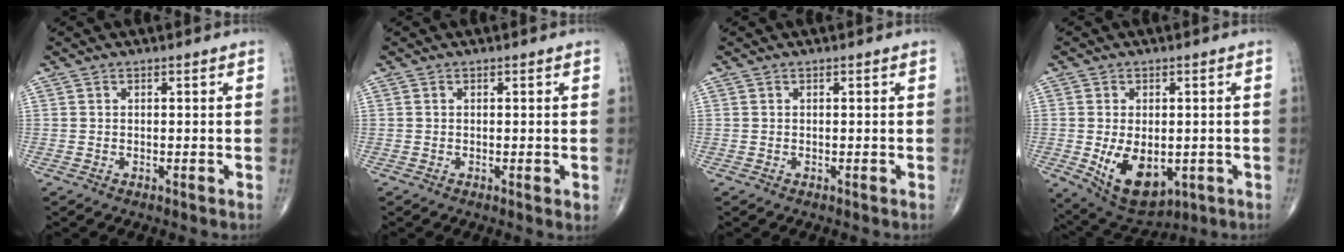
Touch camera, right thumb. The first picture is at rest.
{"total": 1.2, "force": [-0.1, 0.3, 1.2], "torque": [-0.020, -0.006, -0.001]}
{"total": 0.0}
{"total": 11.3, "force": [-2.3, 6.8, 8.7], "torque": [-0.123, -0.009, -0.015]}